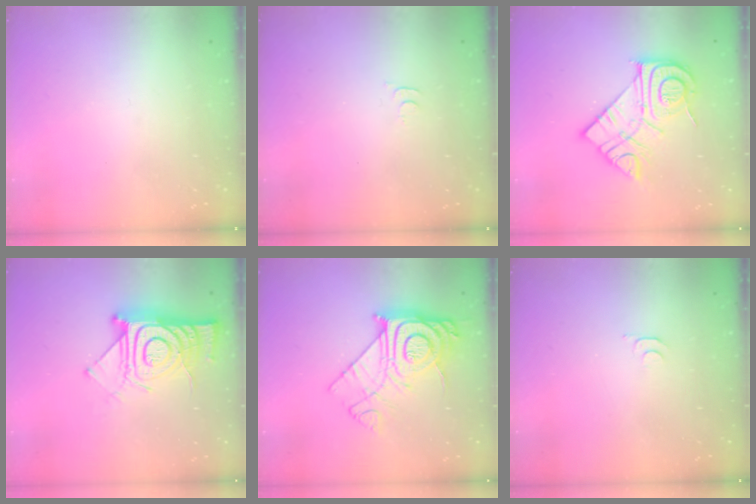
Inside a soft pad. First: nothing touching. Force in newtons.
{"total": 5.1, "press": 5.1, "slide": 0.5}
{"total": 16.1, "press": 16.0, "slide": 1.1}
{"total": 15.0, "press": 14.9, "slide": 1.3}
{"total": 14.3, "press": 14.3, "slide": 1.0}
{"total": 3.9, "press": 3.8, "slide": 0.5}